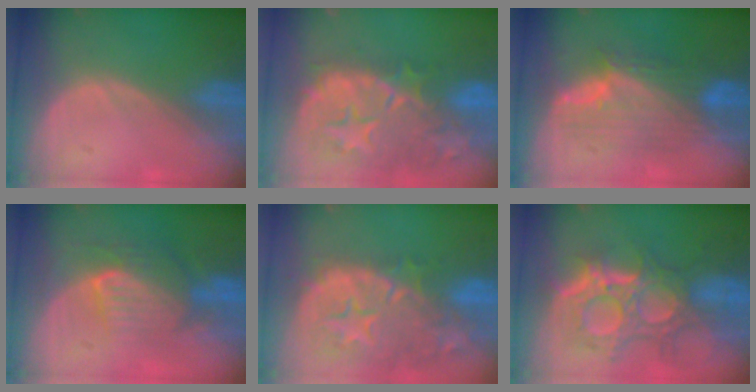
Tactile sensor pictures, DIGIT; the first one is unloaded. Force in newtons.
{"total": 14.2, "press": 12.0, "slide": 7.6}
{"total": 8.4, "press": 8.4, "slide": 0.3}
{"total": 7.7, "press": 7.7, "slide": 0.5}
{"total": 15.0, "press": 12.0, "slide": 9.1}
{"total": 12.0, "press": 10.8, "slide": 5.3}